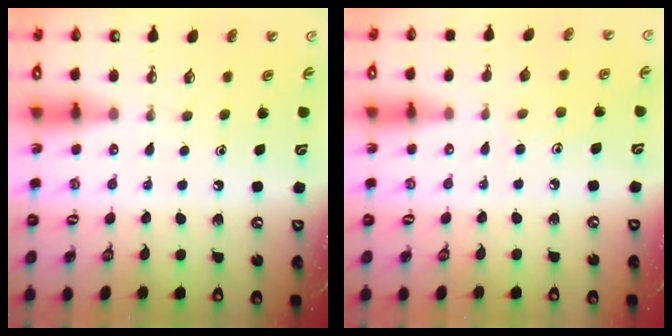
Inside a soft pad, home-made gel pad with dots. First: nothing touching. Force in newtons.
{"total": 5.8, "press": 5.8, "slide": 0.5}